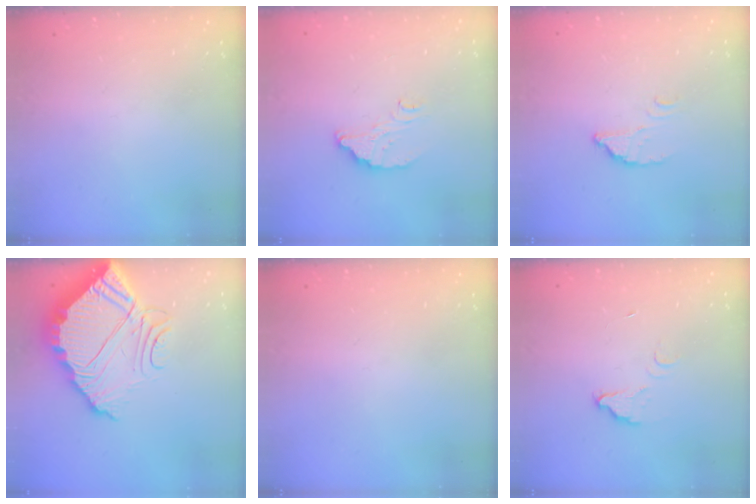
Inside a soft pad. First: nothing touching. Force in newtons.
{"total": 5.9, "press": 5.9, "slide": 0.4}
{"total": 2.7, "press": 2.7, "slide": 0.4}
{"total": 12.8, "press": 12.8, "slide": 0.9}
{"total": 0.0}
{"total": 3.7, "press": 3.7, "slide": 0.3}